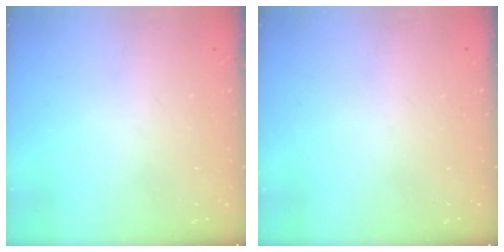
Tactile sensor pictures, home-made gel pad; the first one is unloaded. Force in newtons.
{"total": 0.0}